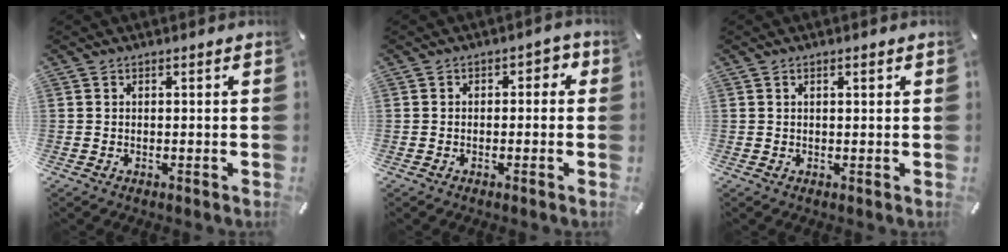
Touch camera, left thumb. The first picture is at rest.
{"total": 2.3, "force": [-1.1, 1.5, 1.3], "torque": [-0.025, 0.014, -0.025]}
{"total": 0.9, "force": [0.4, 0.2, 0.8], "torque": [-0.015, 0.002, 0.007]}